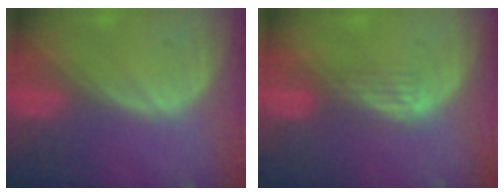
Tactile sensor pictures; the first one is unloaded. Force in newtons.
{"total": 2.5, "press": 2.2, "slide": 1.3}